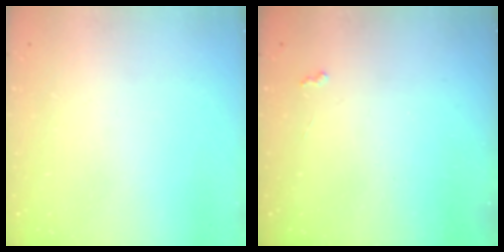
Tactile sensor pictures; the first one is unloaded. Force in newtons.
{"total": 2.6, "press": 2.6, "slide": 0.5}